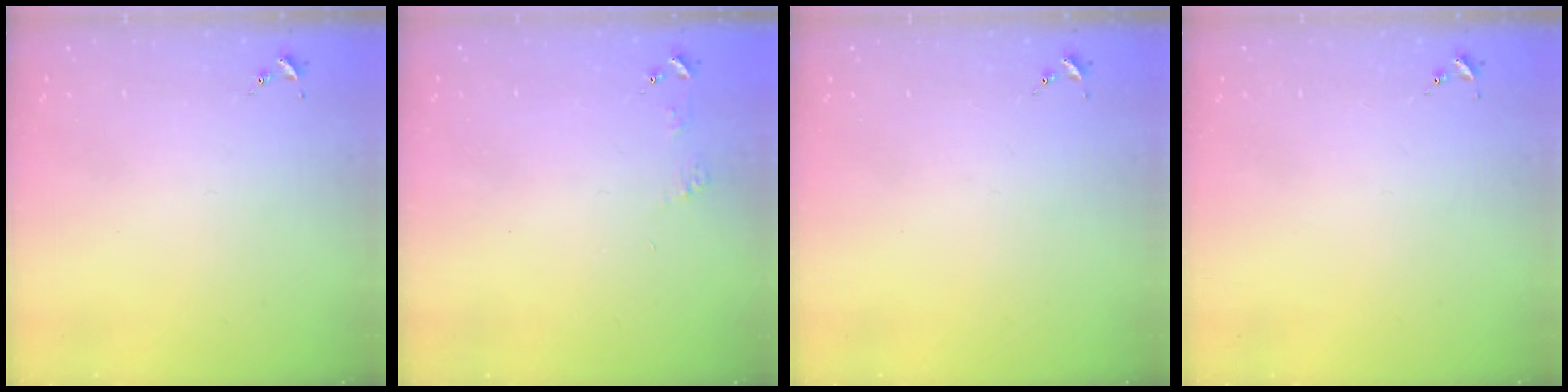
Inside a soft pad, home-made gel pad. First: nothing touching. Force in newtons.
{"total": 4.0, "press": 3.9, "slide": 0.4}
{"total": 0.0}
{"total": 0.0}